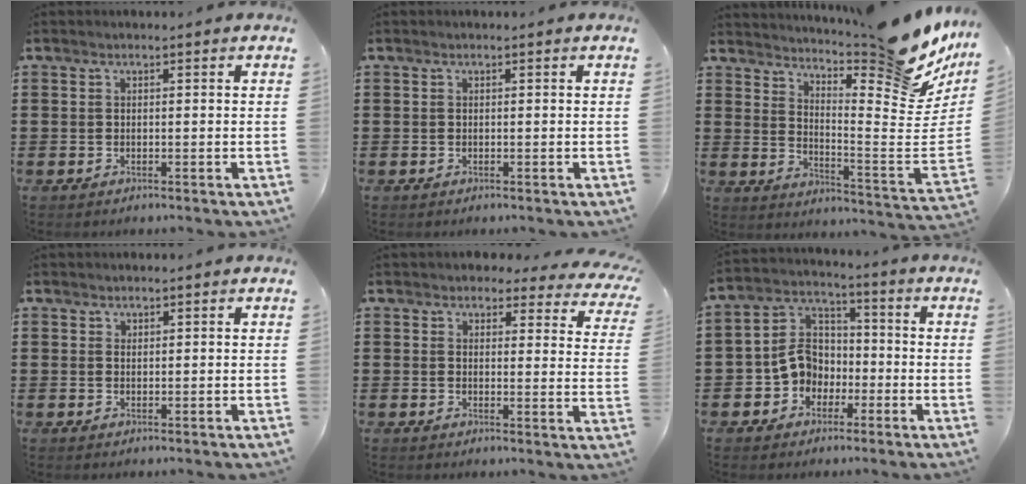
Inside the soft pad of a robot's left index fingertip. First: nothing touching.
{"total": 0.0}
{"total": 11.1, "force": [9.0, 1.9, 6.1], "torque": [-0.091, -0.094, 0.142]}
{"total": 0.7, "force": [0.6, 0.3, 0.0], "torque": [-0.003, 0.001, 0.013]}
{"total": 3.4, "force": [3.1, 1.3, 0.8], "torque": [-0.022, -0.009, 0.053]}
{"total": 7.2, "force": [-2.1, 6.2, 3.0], "torque": [-0.090, 0.013, -0.043]}